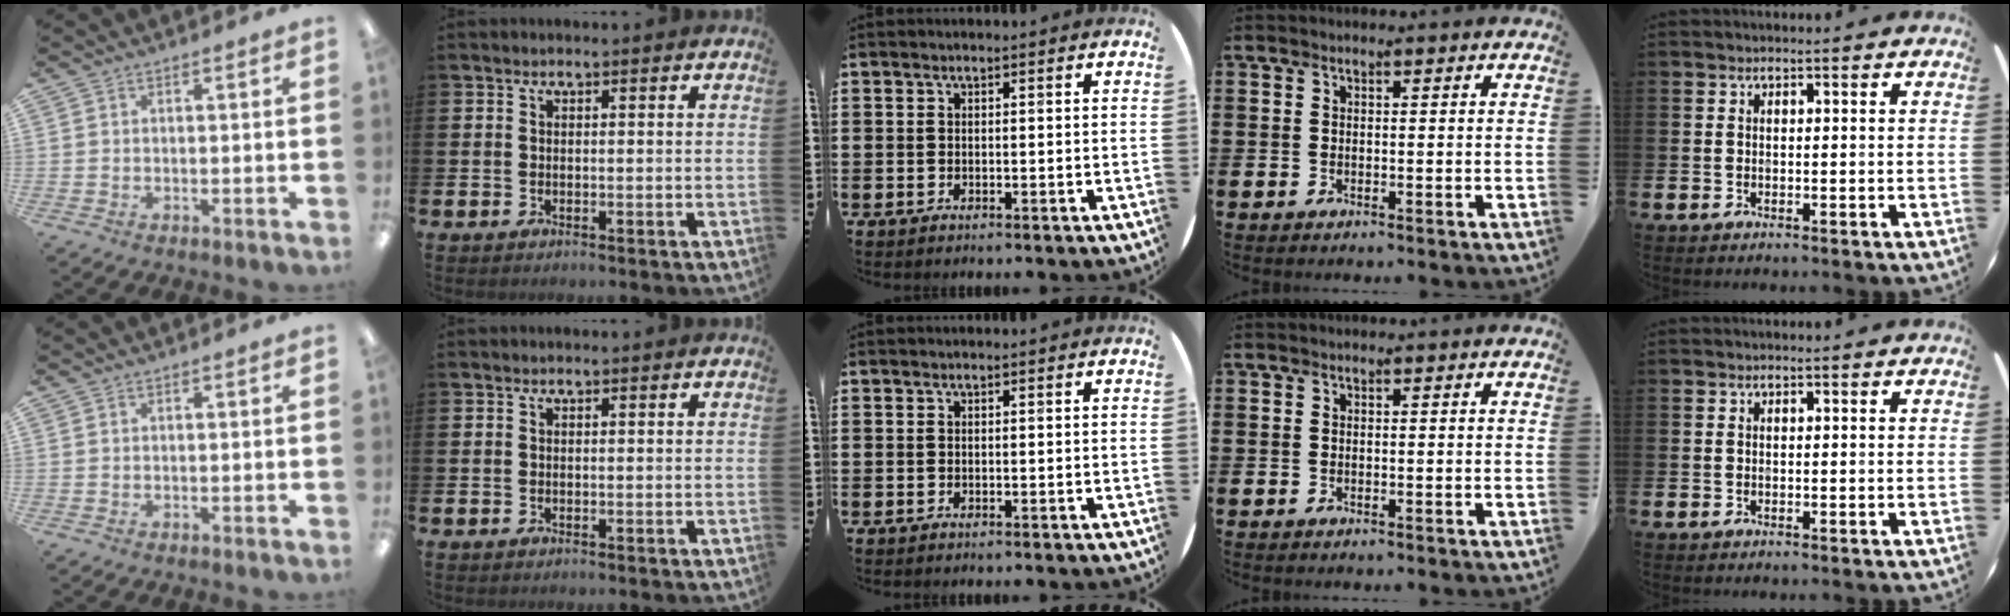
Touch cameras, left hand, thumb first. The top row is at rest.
{}